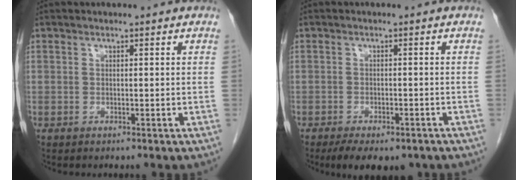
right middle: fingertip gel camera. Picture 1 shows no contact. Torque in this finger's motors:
{"motor_torque": [0.82, -0.65, 0.09, 0.07]}